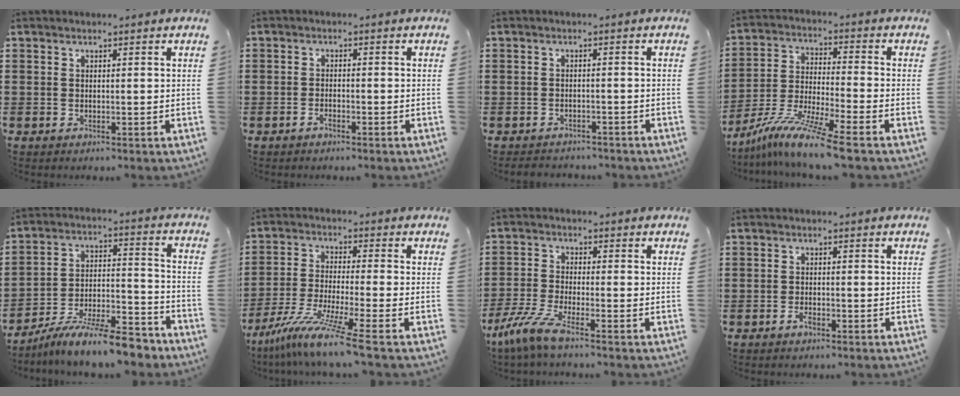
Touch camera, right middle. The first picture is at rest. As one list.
[{"total": 1.4, "force": [-1.2, 0.5, 0.4], "torque": [-0.010, 0.000, -0.023]}, {"total": 1.8, "force": [-1.8, 0.4, -0.1], "torque": [-0.004, 0.001, -0.041]}, {"total": 9.7, "force": [-8.0, -0.5, 5.5], "torque": [-0.107, -0.005, -0.161]}, {"total": 11.6, "force": [-10.2, 1.1, 5.5], "torque": [-0.083, 0.031, -0.190]}, {"total": 9.1, "force": [-7.1, -0.9, 5.7], "torque": [-0.124, -0.018, -0.144]}, {"total": 5.8, "force": [-4.0, 0.3, 4.2], "torque": [-0.111, -0.020, -0.084]}, {"total": 1.5, "force": [-1.2, 0.6, 0.7], "torque": [-0.015, -0.002, -0.023]}]